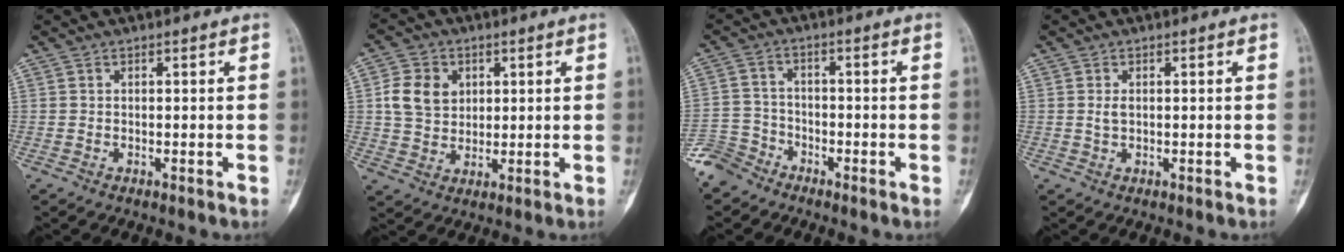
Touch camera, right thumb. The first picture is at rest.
{"total": 8.2, "force": [2.1, 6.6, 4.4], "torque": [-0.061, -0.004, 0.042]}
{"total": 5.6, "force": [-4.5, 3.3, 0.2], "torque": [0.010, 0.018, -0.101]}
{"total": 1.6, "force": [0.2, 0.9, 1.3], "torque": [-0.023, 0.000, 0.007]}